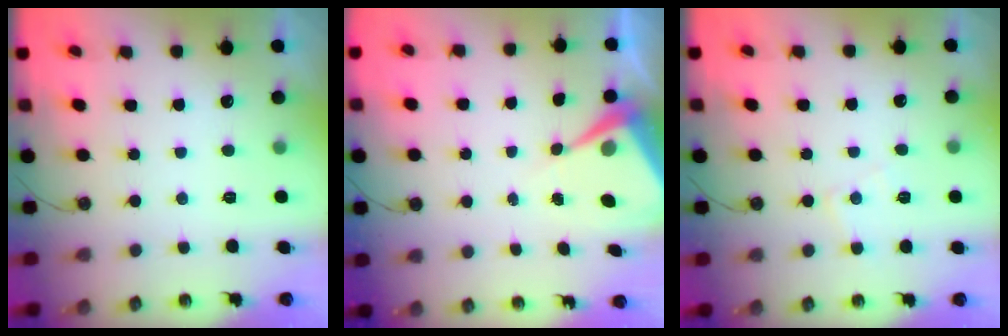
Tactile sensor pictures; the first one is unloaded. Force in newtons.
{"total": 7.0, "press": 7.0, "slide": 0.4}
{"total": 5.7, "press": 5.6, "slide": 0.8}